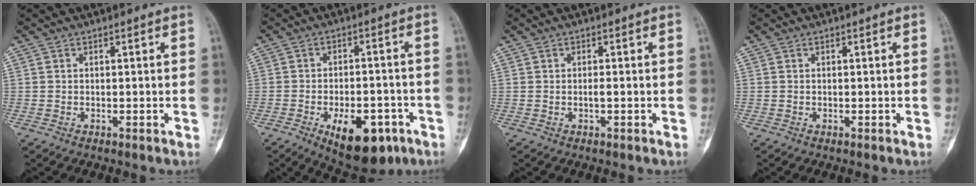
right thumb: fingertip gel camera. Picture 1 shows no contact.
{"total": 13.5, "force": [-6.3, 6.7, 9.8], "torque": [-0.123, 0.020, -0.080]}
{"total": 0.8, "force": [-0.1, 0.2, 0.7], "torque": [-0.017, -0.001, -0.003]}
{"total": 0.0}